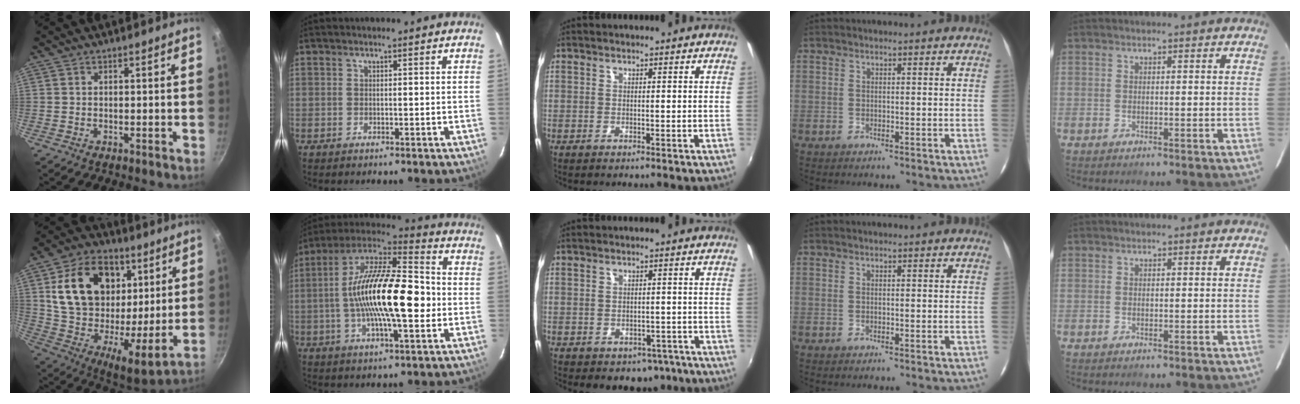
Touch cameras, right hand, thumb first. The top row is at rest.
{"thumb": {"total": 24.2, "force": [9.0, 16.0, 15.8], "torque": [-0.254, -0.026, 0.146]}, "index": {"total": 20.8, "force": [-1.8, 6.1, 19.8], "torque": [-0.354, 0.013, -0.044]}, "middle": {"total": 6.4, "force": [-3.8, 4.6, 2.5], "torque": [-0.048, 0.000, -0.034]}}